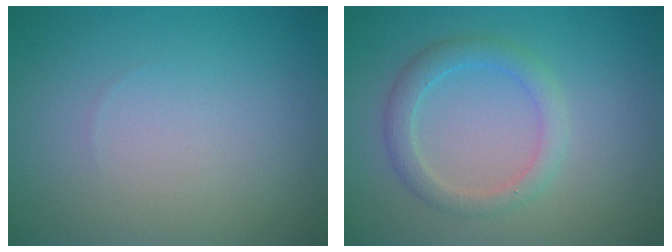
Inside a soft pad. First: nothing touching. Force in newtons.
{"total": 2.5, "press": 2.5, "slide": 0.0}